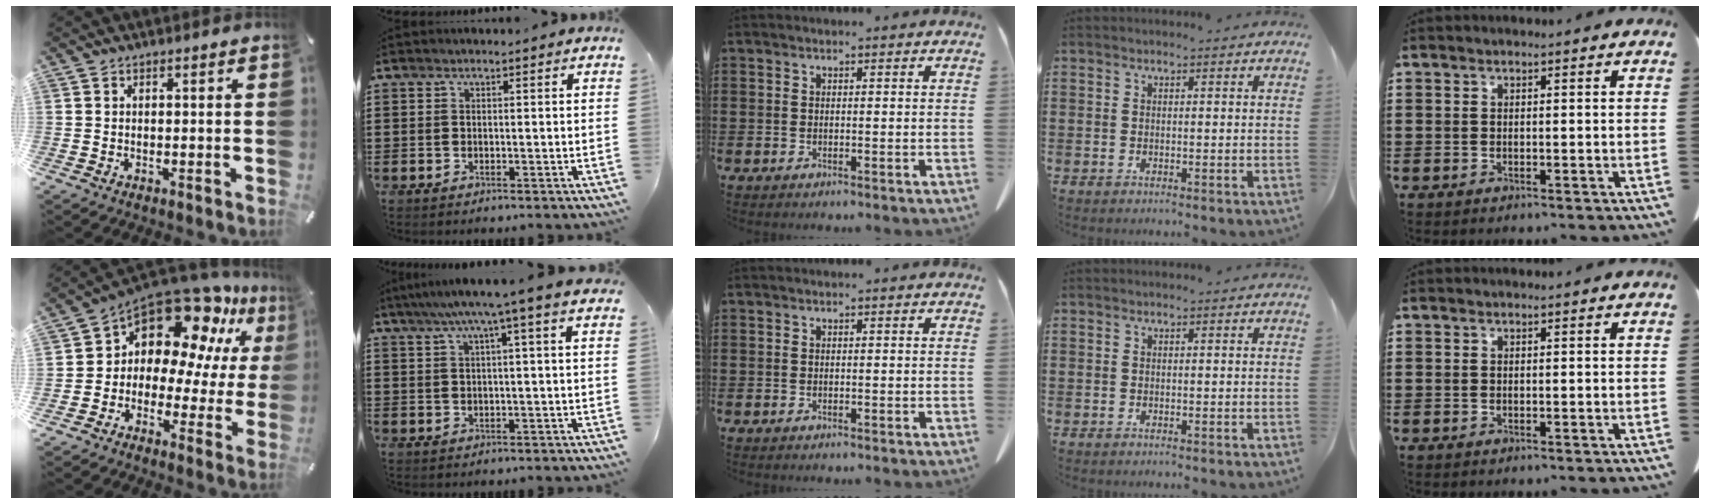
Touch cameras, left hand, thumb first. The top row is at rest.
{"thumb": {"total": 15.6, "force": [10.4, 8.9, 7.5], "torque": [-0.132, -0.096, 0.178]}, "index": {"total": 5.5, "force": [2.9, -0.6, 4.6], "torque": [-0.098, -0.005, 0.045]}}